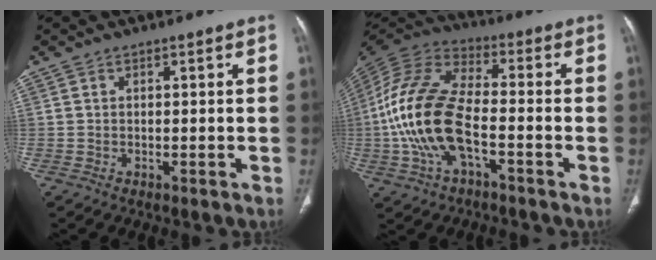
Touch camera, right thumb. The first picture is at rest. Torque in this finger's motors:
{"motor_torque": [0.36, 1.39, 2.34, -0.06, 0.61]}